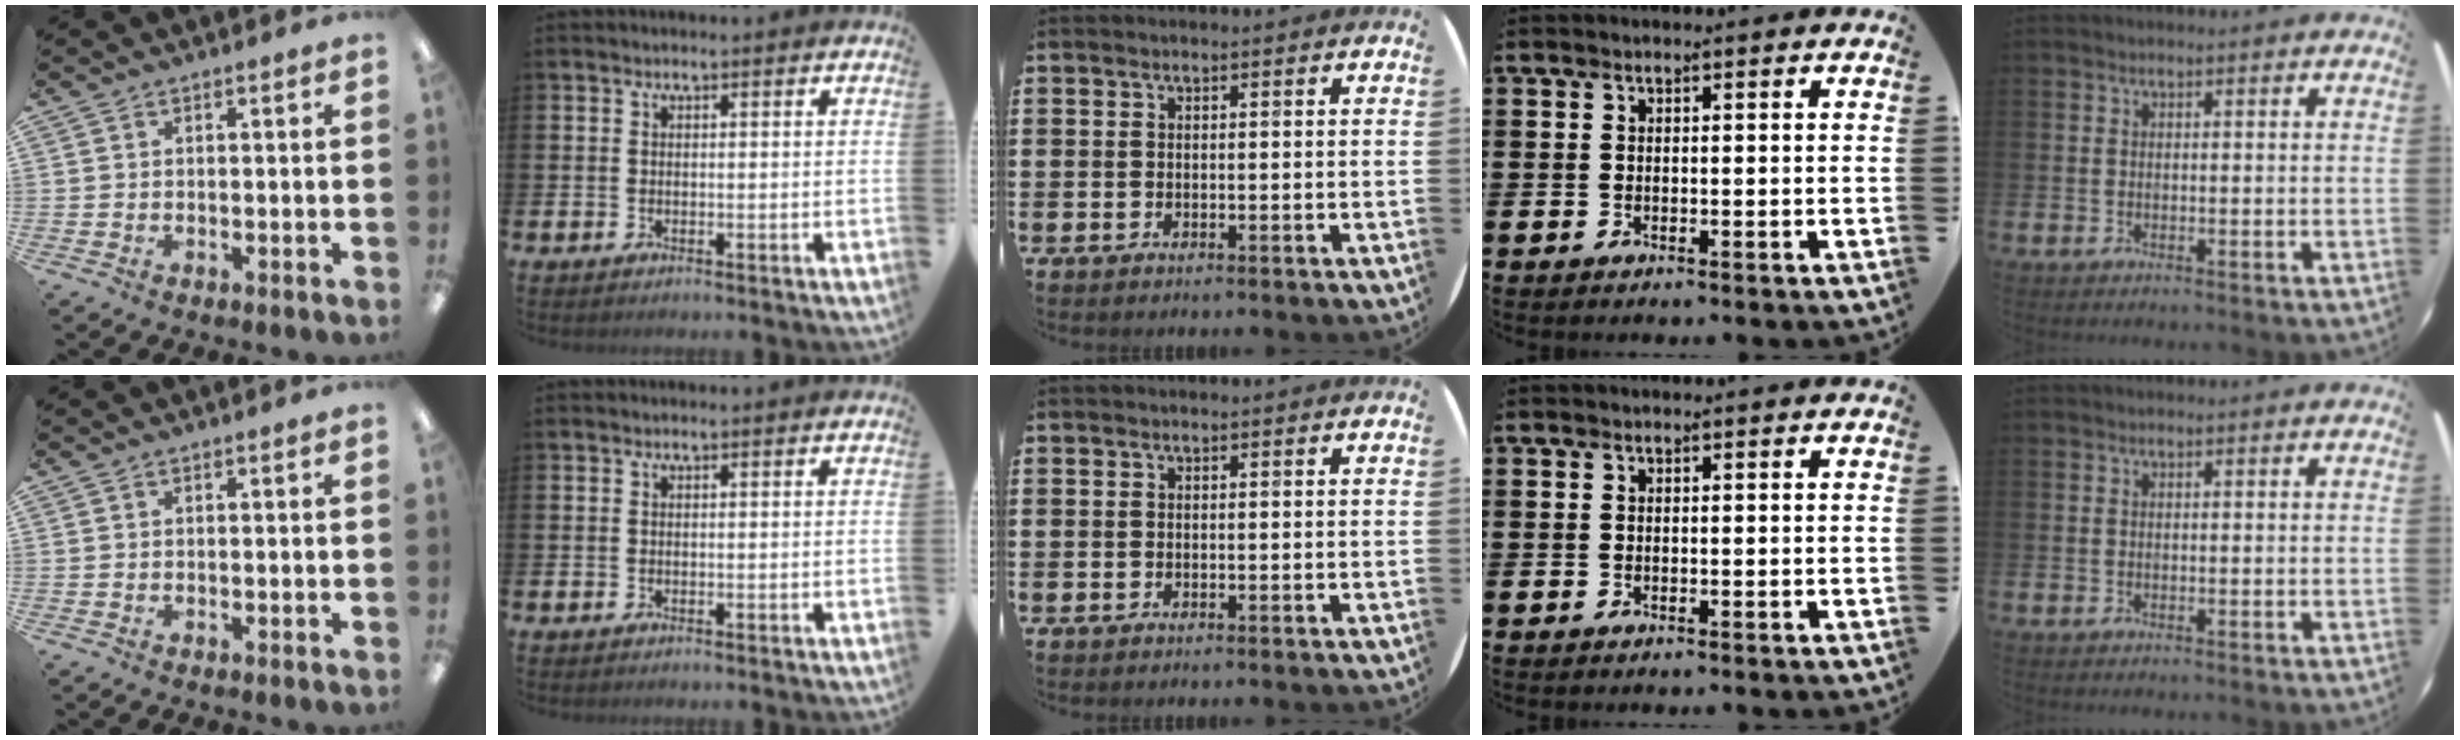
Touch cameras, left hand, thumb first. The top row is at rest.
{}